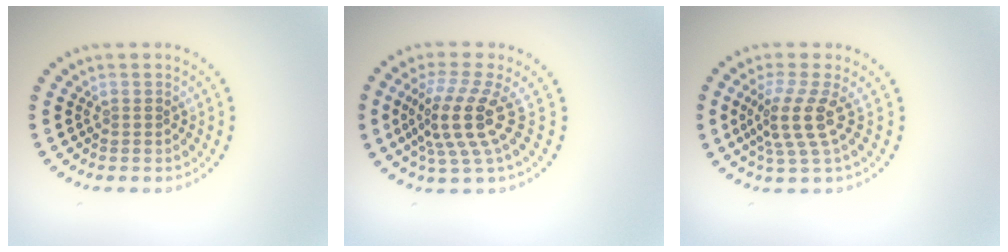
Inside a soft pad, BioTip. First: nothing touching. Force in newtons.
{"total": 4.7, "press": 3.5, "slide": 3.2}
{"total": 3.7, "press": 2.8, "slide": 2.4}